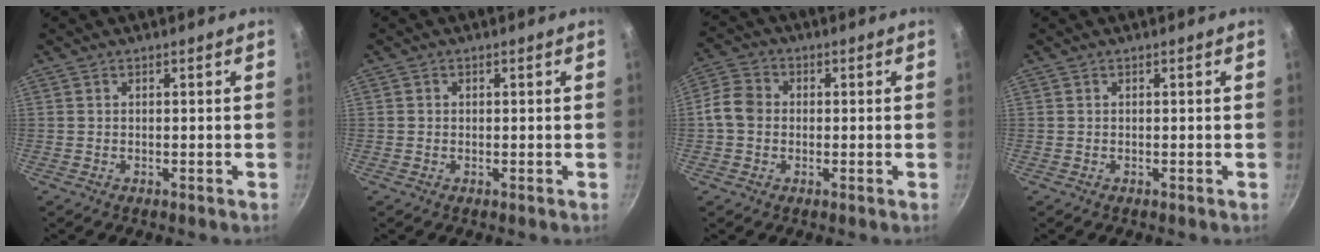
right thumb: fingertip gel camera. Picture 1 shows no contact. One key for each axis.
{"total": 0.5, "fx": 0.0, "fy": 0.5, "fz": 0.1, "tx": 0.002, "ty": 0.001, "tz": -0.001}
{"total": 5.8, "fx": -0.3, "fy": 4.9, "fz": 3.1, "tx": -0.042, "ty": 0.011, "tz": -0.023}
{"total": 0.0}